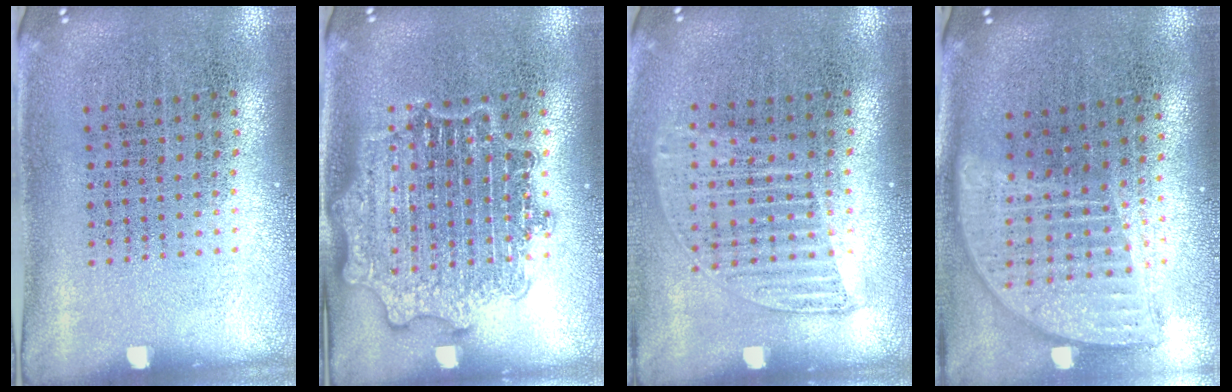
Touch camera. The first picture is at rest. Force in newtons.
{"total": 3.0, "press": 3.0, "slide": 0.5}
{"total": 1.3, "press": 1.1, "slide": 0.6}
{"total": 1.8, "press": 1.5, "slide": 1.1}